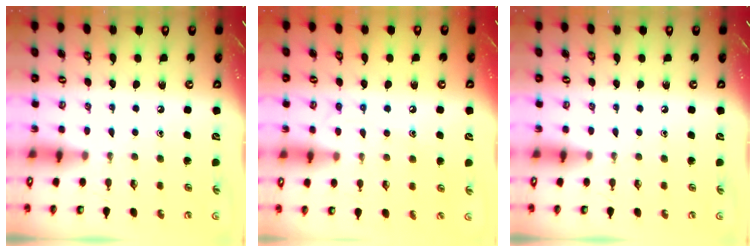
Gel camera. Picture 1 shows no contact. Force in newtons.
{"total": 9.5, "press": 9.4, "slide": 0.8}
{"total": 0.0}